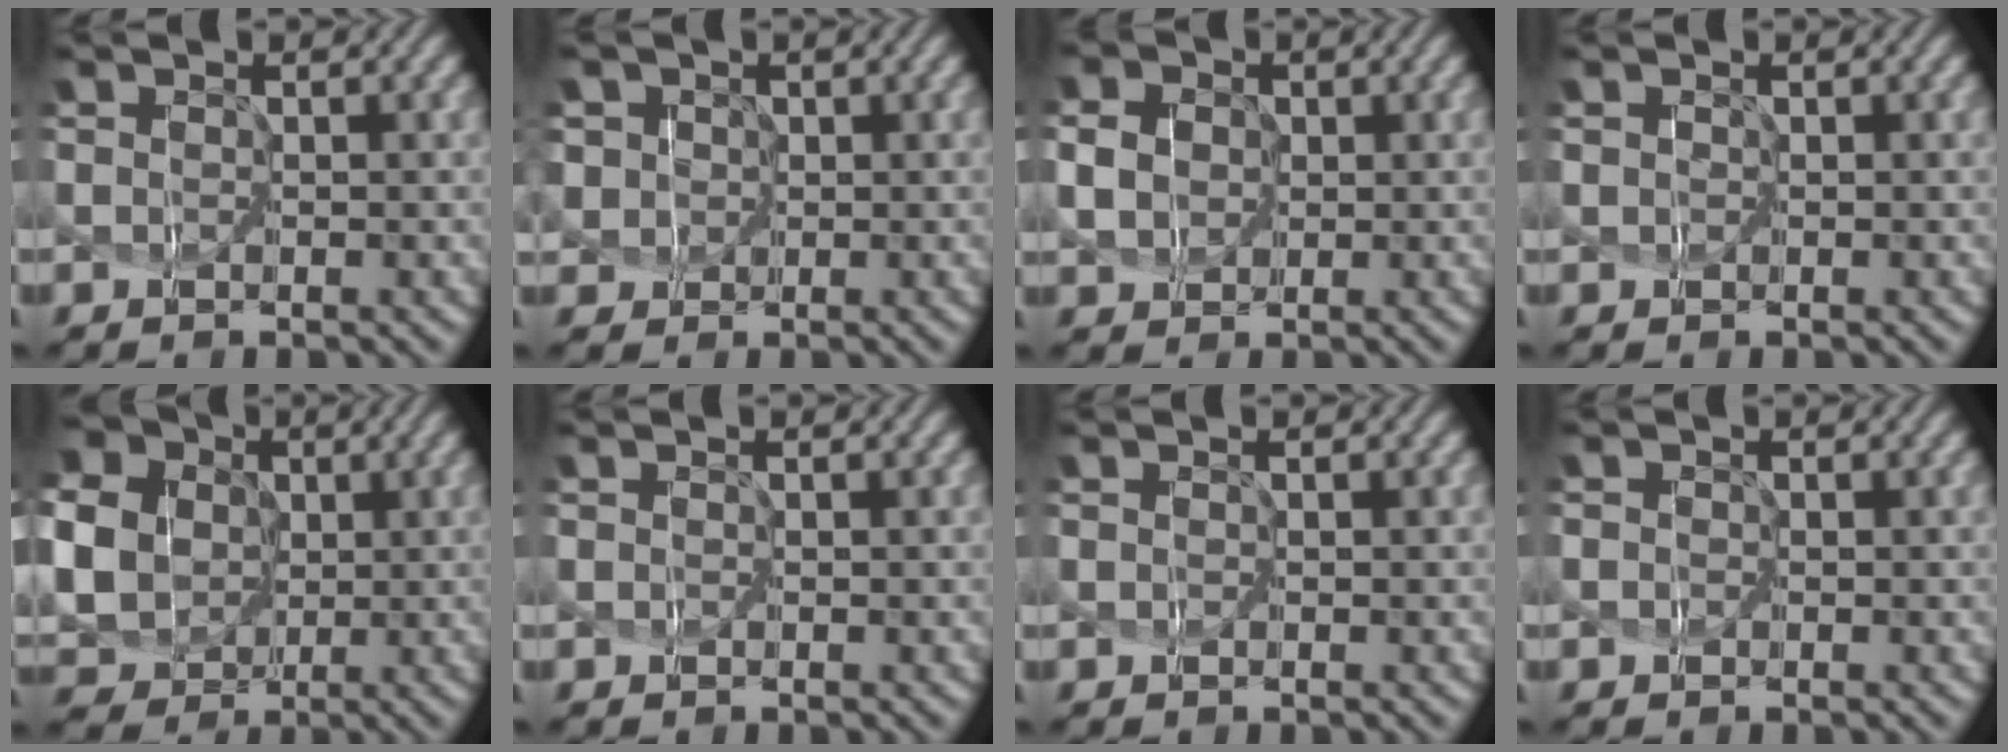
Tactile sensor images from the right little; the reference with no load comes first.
{"total": 6.3, "force": [2.6, 5.2, 2.3], "torque": [-0.063, 0.025, 0.031]}
{"total": 2.9, "force": [0.2, 2.5, 1.4], "torque": [-0.048, 0.002, 0.010]}
{"total": 1.2, "force": [0.4, 1.0, 0.5], "torque": [0.003, 0.010, -0.007]}
{"total": 12.3, "force": [0.9, 11.3, 4.7], "torque": [-0.191, 0.005, 0.011]}
{"total": 0.0}
{"total": 0.0}
{"total": 0.8, "force": [0.1, 0.8, 0.3], "torque": [0.004, 0.006, -0.007]}